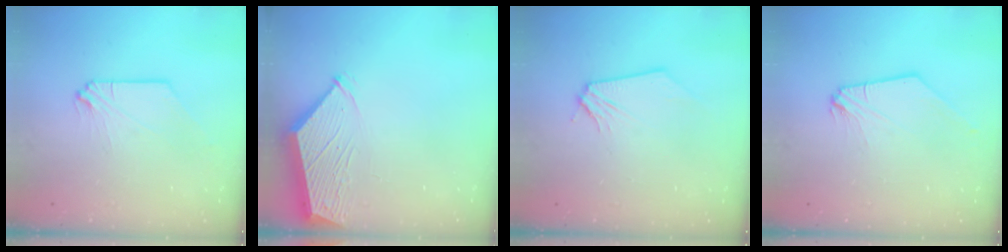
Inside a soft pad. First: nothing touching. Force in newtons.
{"total": 3.0, "press": 3.0, "slide": 0.3}
{"total": 0.0}
{"total": 0.6, "press": 0.5, "slide": 0.1}